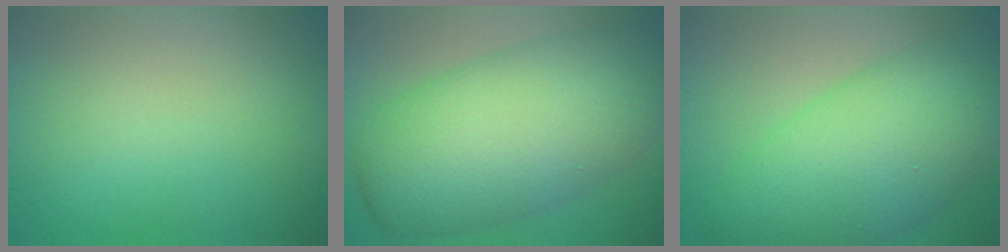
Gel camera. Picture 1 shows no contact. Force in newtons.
{"total": 11.6, "press": 11.6, "slide": 0.3}
{"total": 9.5, "press": 9.5, "slide": 0.3}